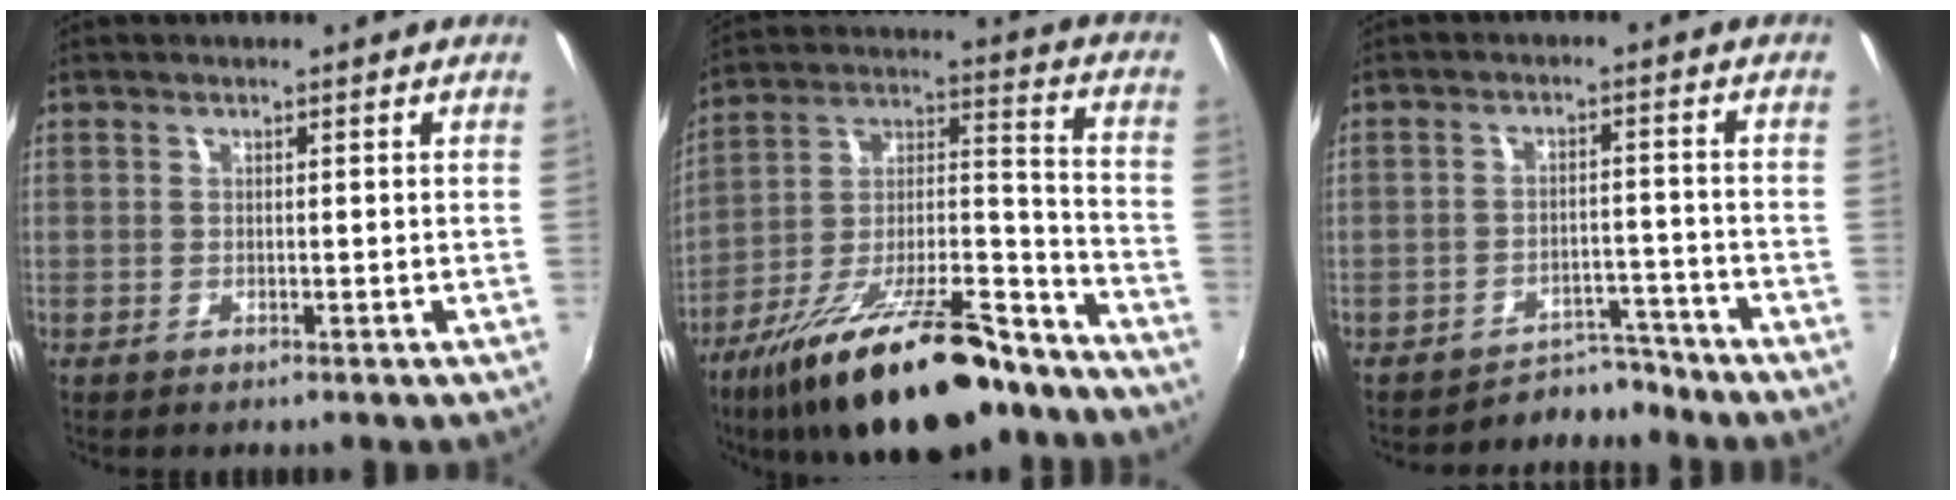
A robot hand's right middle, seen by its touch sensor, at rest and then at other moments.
{"total": 25.6, "force": [-18.0, 8.2, 16.2], "torque": [-0.271, -0.005, -0.274]}
{"total": 5.4, "force": [-5.1, 1.6, -0.3], "torque": [0.003, 0.016, -0.072]}